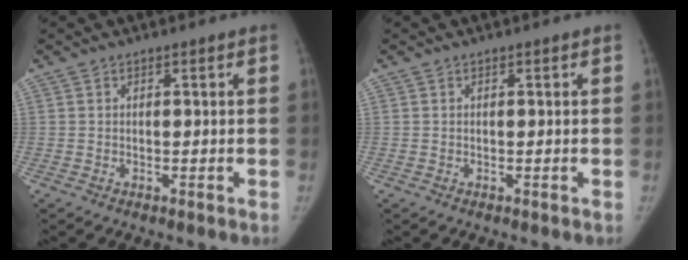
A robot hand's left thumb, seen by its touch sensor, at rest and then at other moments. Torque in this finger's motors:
{"motor_torque": [0.22, 0.13, 0.04, -0.18, 0.05]}